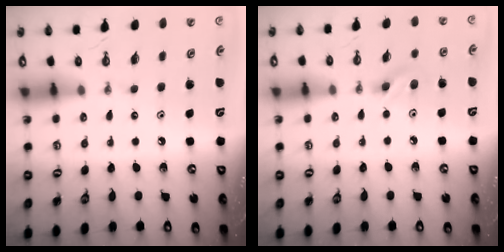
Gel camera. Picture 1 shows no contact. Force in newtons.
{"total": 6.4, "press": 6.0, "slide": 2.2}